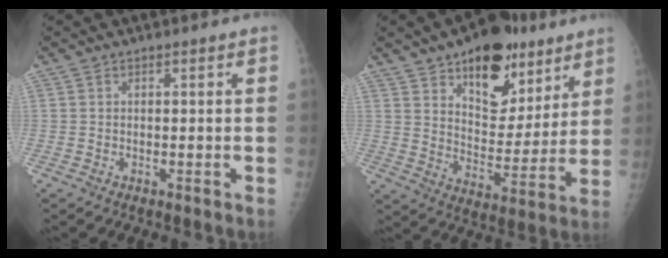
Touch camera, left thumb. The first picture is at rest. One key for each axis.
{"total": 18.3, "fx": 11.0, "fy": 10.0, "fz": 10.6, "tx": -0.096, "ty": -0.060, "tz": 0.172}